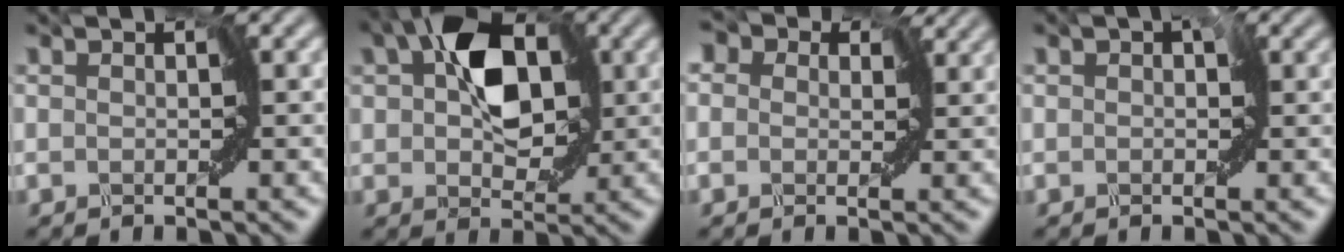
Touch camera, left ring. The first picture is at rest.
{"total": 7.0, "force": [2.0, 4.1, 5.3], "torque": [-0.082, 0.009, 0.034]}
{"total": 6.2, "force": [2.5, 4.4, 3.6], "torque": [-0.068, 0.026, 0.009]}
{"total": 1.1, "force": [0.2, 0.8, 0.8], "torque": [-0.002, 0.002, 0.000]}